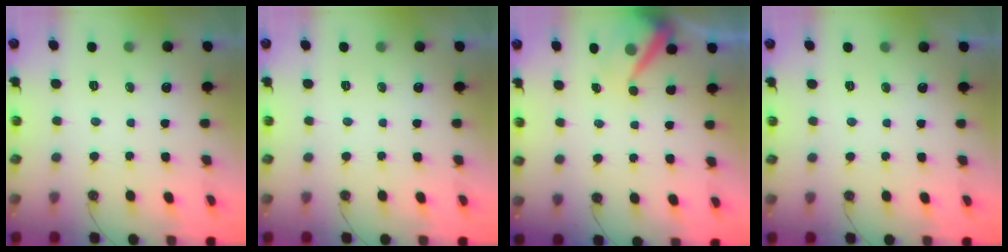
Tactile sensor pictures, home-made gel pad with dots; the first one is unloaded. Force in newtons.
{"total": 0.0}
{"total": 8.0, "press": 8.0, "slide": 0.8}
{"total": 0.0}